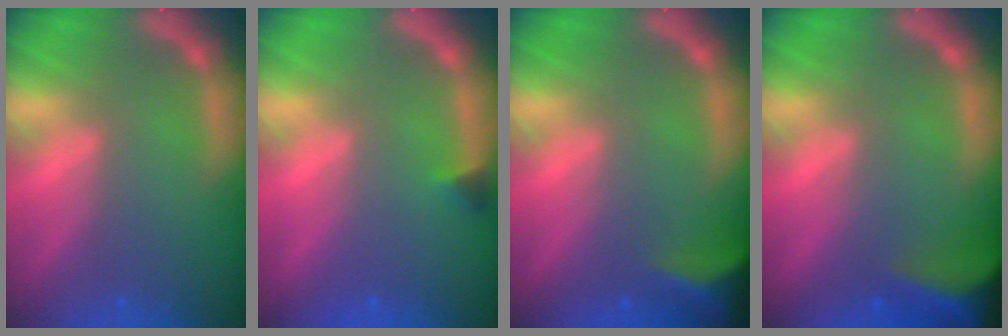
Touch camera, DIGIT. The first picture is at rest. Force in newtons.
{"total": 0.9}
{"total": 6.0}
{"total": 10.0}